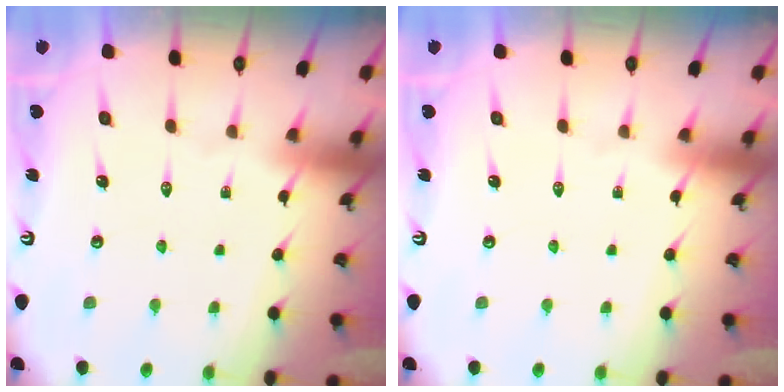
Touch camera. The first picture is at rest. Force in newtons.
{"total": 0.0}